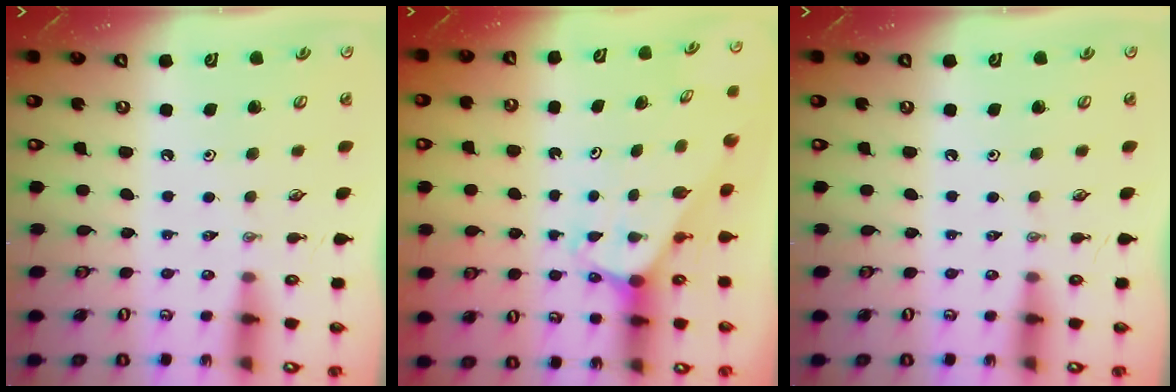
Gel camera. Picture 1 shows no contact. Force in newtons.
{"total": 1.8, "press": 1.8, "slide": 0.1}
{"total": 0.0}